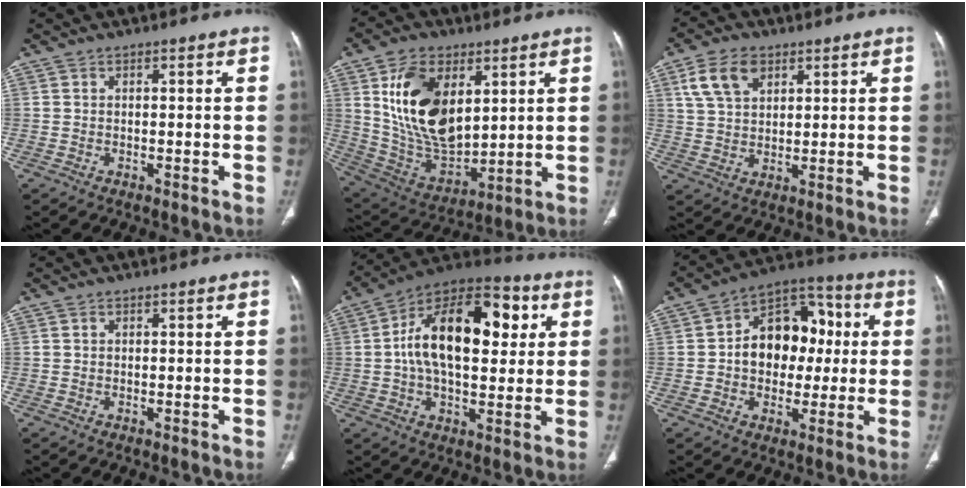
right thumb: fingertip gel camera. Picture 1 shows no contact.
{"total": 19.3, "force": [6.0, 11.4, 14.3], "torque": [-0.232, -0.030, 0.128]}
{"total": 8.4, "force": [4.0, 5.3, 5.1], "torque": [-0.085, -0.006, 0.080]}
{"total": 0.0}
{"total": 21.7, "force": [3.9, 11.9, 17.8], "torque": [-0.261, 0.019, 0.050]}
{"total": 15.6, "force": [1.0, 11.3, 10.7], "torque": [-0.105, 0.029, 0.008]}